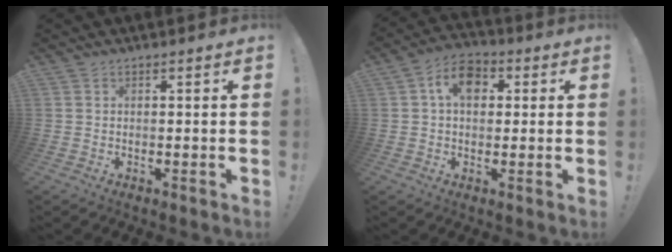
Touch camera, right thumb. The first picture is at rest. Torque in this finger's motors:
{"motor_torque": [0.05, -0.01, 0.04, 0.00, 0.01]}